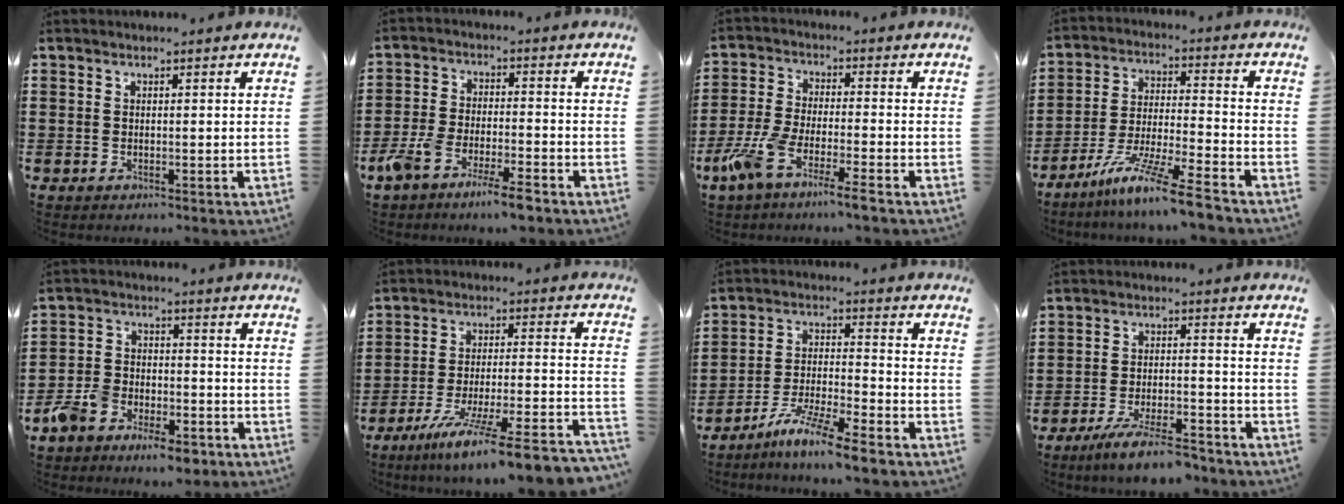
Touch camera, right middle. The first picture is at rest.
{"total": 6.7, "force": [-5.1, 1.1, 4.1], "torque": [-0.099, -0.007, -0.097]}
{"total": 6.9, "force": [-5.0, 0.4, 4.8], "torque": [-0.119, -0.019, -0.098]}
{"total": 10.5, "force": [-8.7, -0.5, 5.9], "torque": [-0.120, -0.006, -0.171]}
{"total": 7.2, "force": [-5.8, 2.9, 3.1], "torque": [-0.081, 0.008, -0.115]}
{"total": 10.3, "force": [-8.5, -0.6, 5.8], "torque": [-0.095, -0.003, -0.165]}
{"total": 8.1, "force": [-6.9, -0.4, 4.2], "torque": [-0.087, -0.009, -0.131]}
{"total": 6.9, "force": [-6.1, 0.5, 3.3], "torque": [-0.069, -0.006, -0.115]}